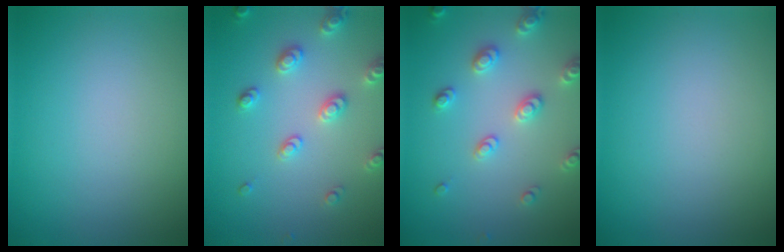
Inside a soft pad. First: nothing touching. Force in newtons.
{"total": 2.9, "press": 2.9, "slide": 0.5}
{"total": 2.9, "press": 2.9, "slide": 0.5}
{"total": 0.0}